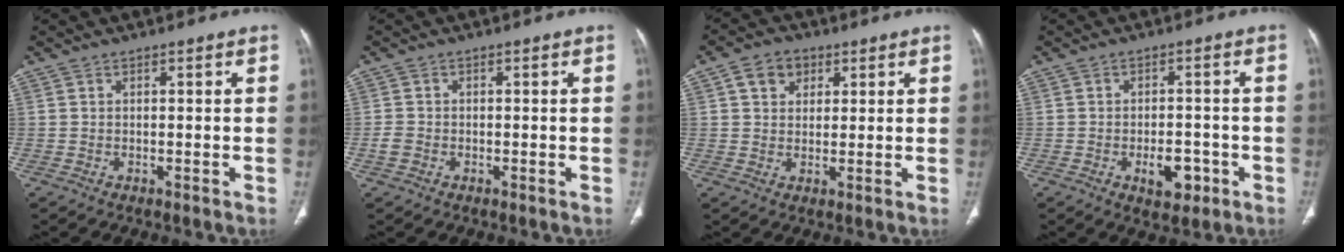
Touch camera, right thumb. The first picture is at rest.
{"total": 1.9, "force": [-0.7, 1.4, 1.0], "torque": [-0.022, 0.003, -0.016]}
{"total": 5.7, "force": [2.3, 4.4, 2.7], "torque": [-0.021, -0.002, 0.036]}
{"total": 5.9, "force": [-2.4, 3.3, 4.2], "torque": [-0.043, 0.010, -0.029]}